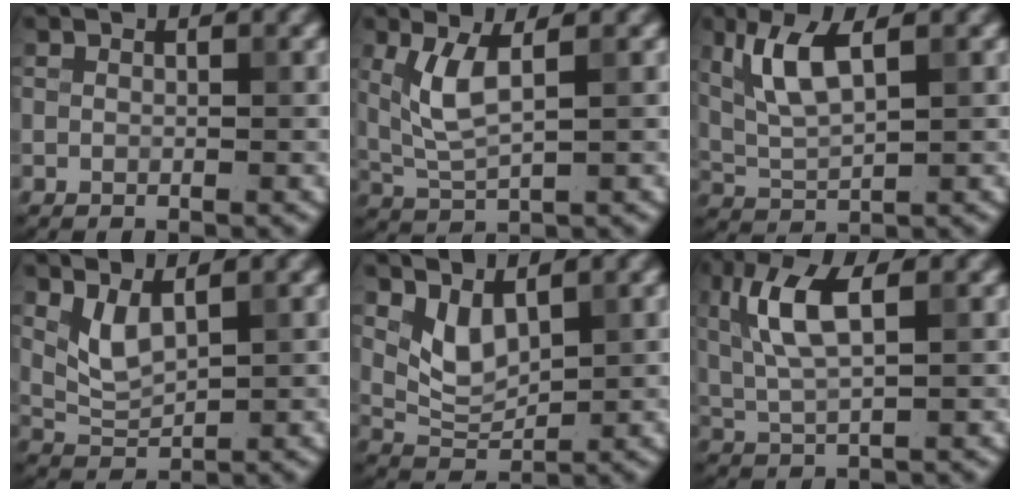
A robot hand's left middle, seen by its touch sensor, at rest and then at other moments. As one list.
[{"total": 3.8, "force": [1.1, 1.2, 3.4], "torque": [-0.085, -0.004, 0.029]}, {"total": 4.7, "force": [2.0, 1.4, 4.1], "torque": [-0.092, 0.000, 0.044]}, {"total": 2.6, "force": [1.4, 0.9, 1.9], "torque": [-0.050, -0.009, 0.037]}, {"total": 3.0, "force": [1.6, 1.5, 2.1], "torque": [-0.046, -0.009, 0.039]}, {"total": 5.5, "force": [1.7, 1.8, 4.9], "torque": [-0.107, 0.007, 0.034]}]